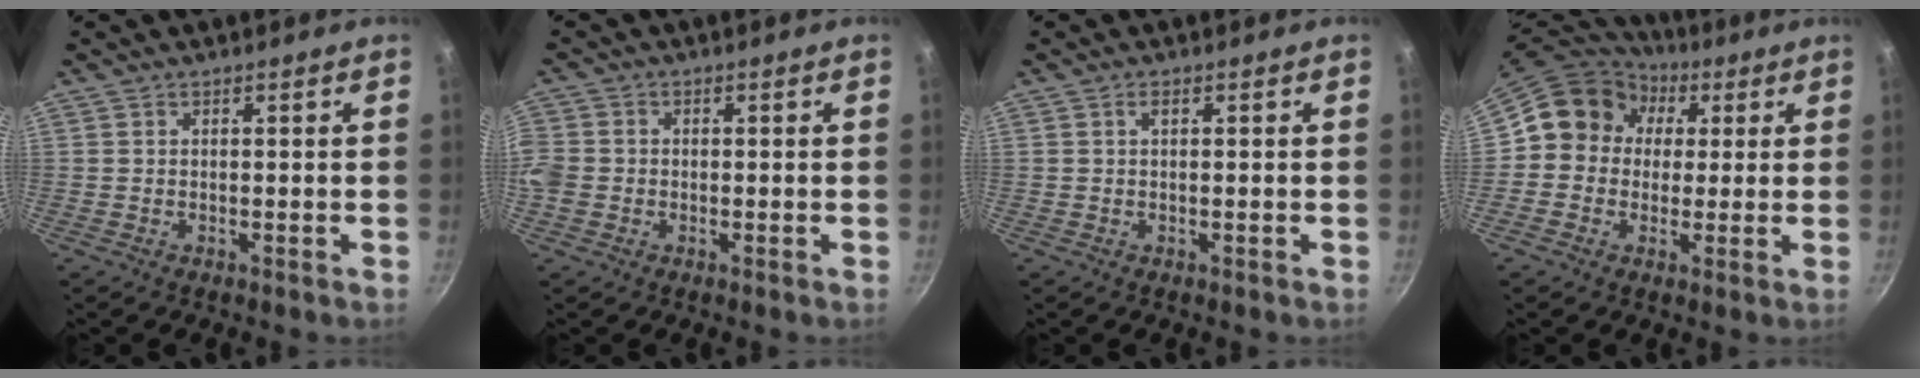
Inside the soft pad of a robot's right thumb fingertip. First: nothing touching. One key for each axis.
{"total": 5.7, "fx": -1.2, "fy": 4.9, "fz": 2.8, "tx": -0.061, "ty": 0.005, "tz": -0.032}
{"total": 1.1, "fx": 0.2, "fy": 0.4, "fz": 1.0, "tx": -0.021, "ty": 0.004, "tz": 0.001}
{"total": 11.8, "fx": 2.3, "fy": 10.7, "fz": 4.5, "tx": -0.041, "ty": 0.023, "tz": 0.019}